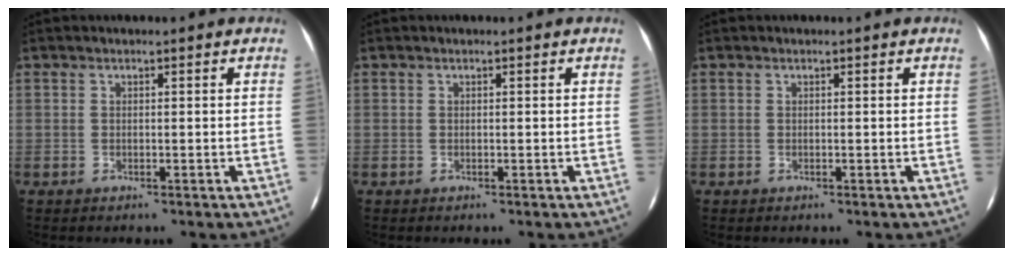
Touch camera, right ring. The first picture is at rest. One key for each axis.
{"total": 0.0}
{"total": 0.0}